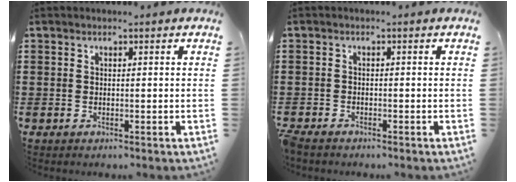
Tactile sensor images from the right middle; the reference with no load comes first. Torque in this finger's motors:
{"motor_torque": [2.14, 0.00, 0.10, 0.05]}